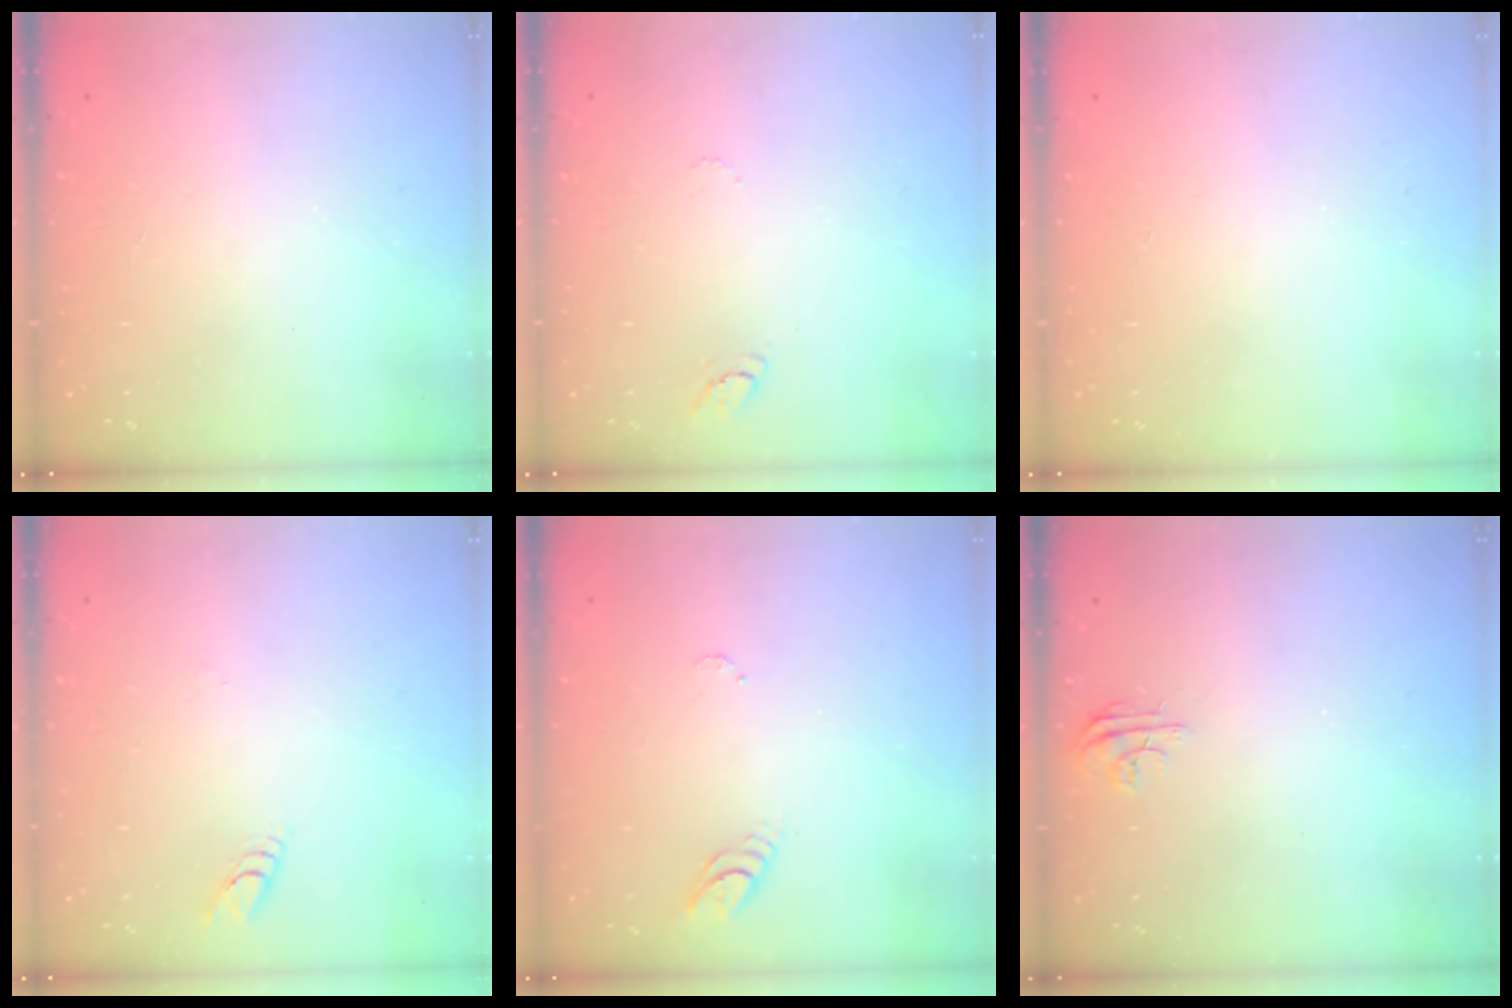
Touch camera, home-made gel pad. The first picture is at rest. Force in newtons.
{"total": 4.4, "press": 4.4, "slide": 0.4}
{"total": 0.0}
{"total": 2.8, "press": 2.8, "slide": 0.2}
{"total": 3.8, "press": 3.7, "slide": 0.3}
{"total": 4.3, "press": 4.3, "slide": 0.4}